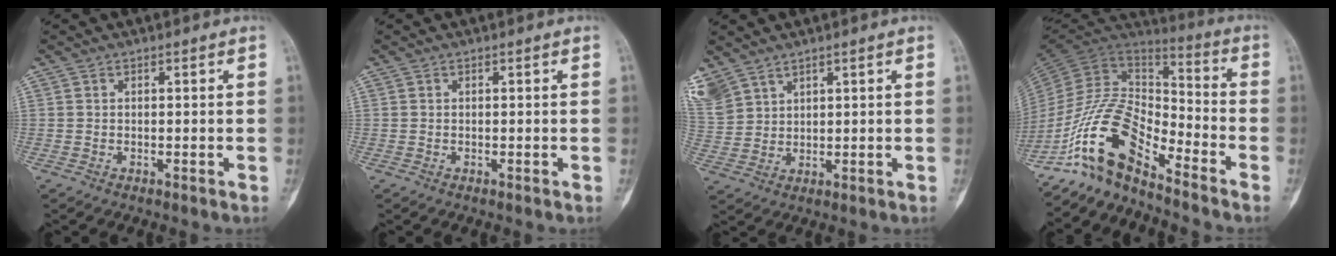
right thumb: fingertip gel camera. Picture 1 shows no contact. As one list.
[{"total": 0.0}, {"total": 9.9, "force": [6.4, 6.3, 4.1], "torque": [-0.116, -0.006, 0.145]}, {"total": 15.0, "force": [-10.4, 5.8, 9.2], "torque": [-0.157, 0.091, -0.207]}]